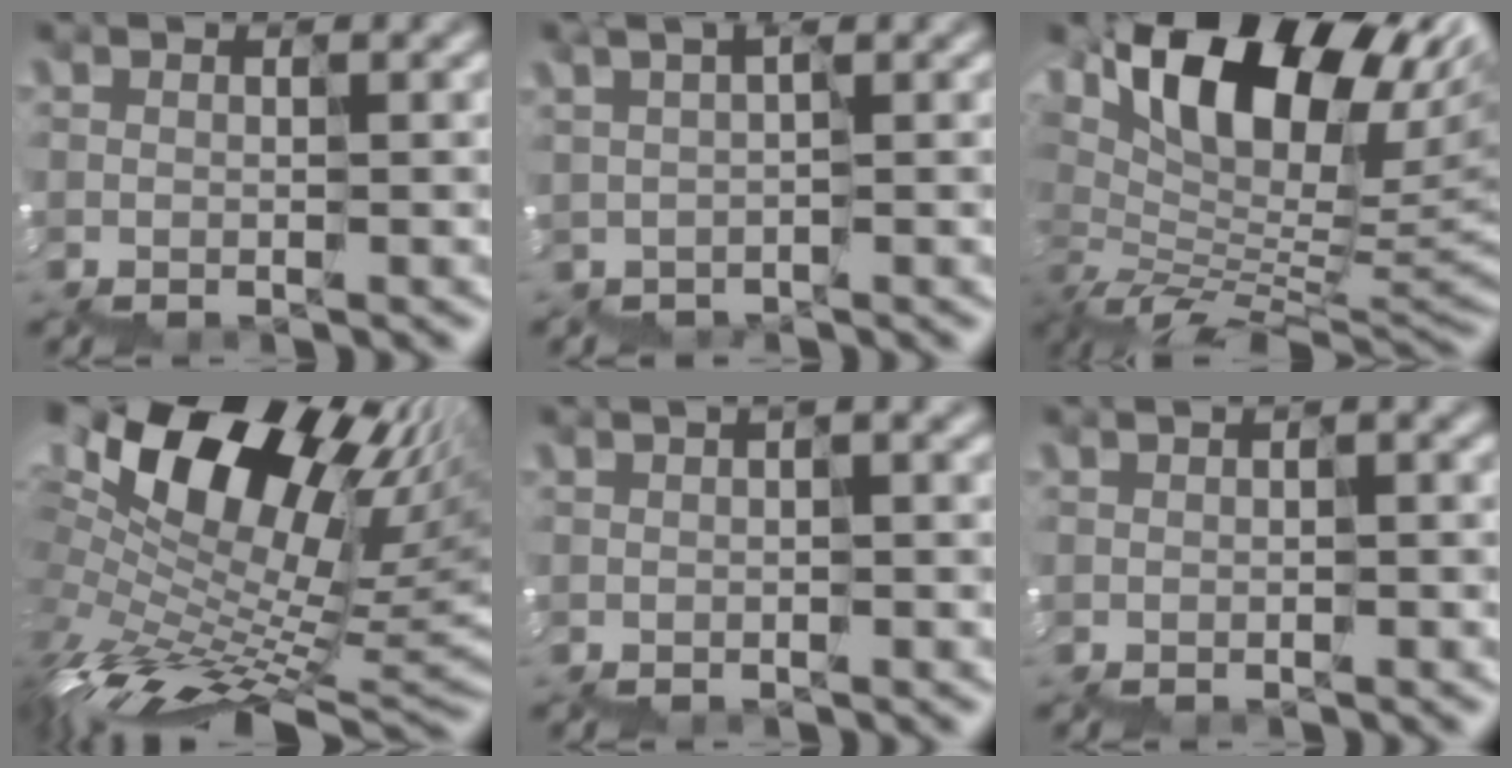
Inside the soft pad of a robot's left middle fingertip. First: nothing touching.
{"total": 1.2, "force": [0.4, 0.3, 1.1], "torque": [-0.014, 0.008, 0.004]}
{"total": 12.0, "force": [4.5, 6.7, 8.9], "torque": [-0.142, 0.017, 0.084]}
{"total": 14.1, "force": [3.2, 7.9, 11.3], "torque": [-0.191, 0.027, 0.076]}
{"total": 1.9, "force": [0.1, 0.6, 1.8], "torque": [-0.016, 0.007, 0.005]}
{"total": 1.8, "force": [-0.2, 0.7, 1.7], "torque": [-0.015, 0.002, 0.003]}